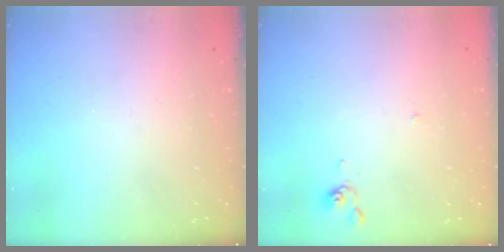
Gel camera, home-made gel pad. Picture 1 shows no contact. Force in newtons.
{"total": 1.0, "press": 1.0, "slide": 0.2}